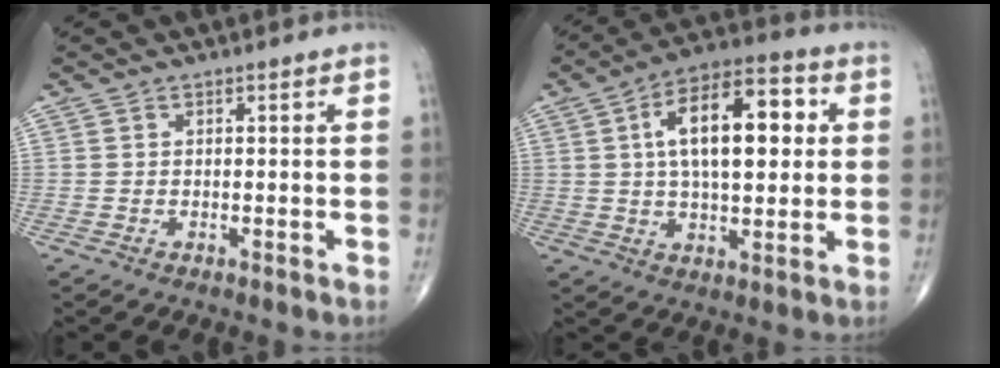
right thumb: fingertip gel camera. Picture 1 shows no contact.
{"total": 17.0, "force": [3.3, 8.0, 14.6], "torque": [-0.216, 0.017, 0.048]}